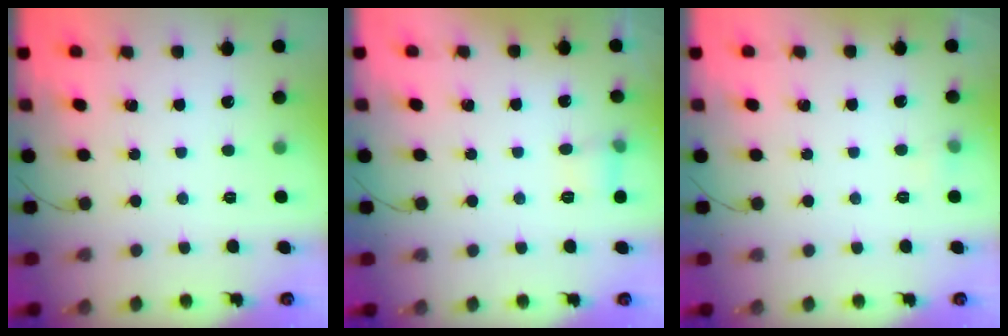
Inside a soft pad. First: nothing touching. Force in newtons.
{"total": 5.2, "press": 4.9, "slide": 1.7}
{"total": 3.8, "press": 3.6, "slide": 1.2}